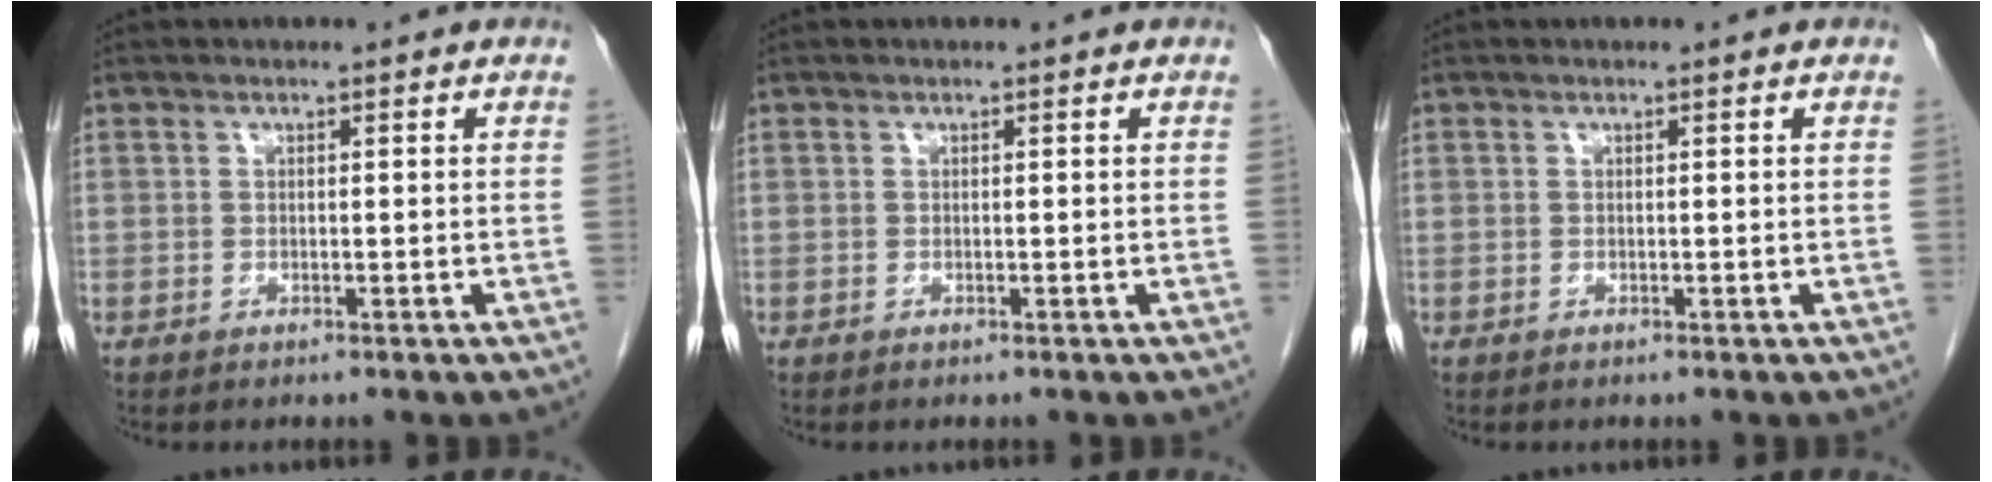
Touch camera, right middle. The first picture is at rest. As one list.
[{"total": 0.0}, {"total": 0.0}]